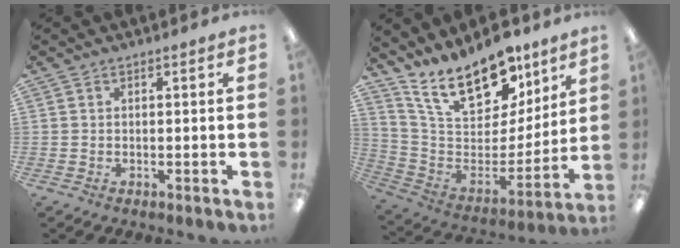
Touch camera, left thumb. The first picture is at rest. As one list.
[{"total": 20.4, "force": [14.9, 9.5, 10.2], "torque": [-0.180, -0.097, 0.269]}]